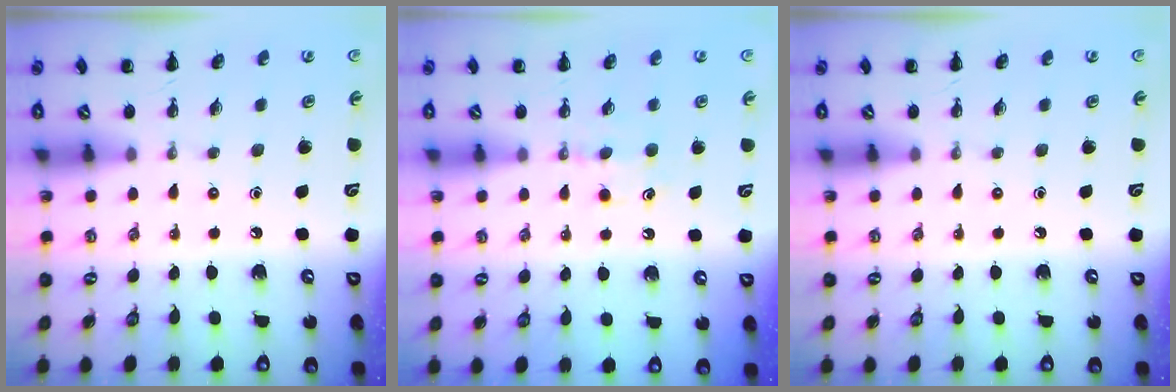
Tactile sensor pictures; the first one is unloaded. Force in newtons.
{"total": 4.6, "press": 4.4, "slide": 1.5}
{"total": 0.0}